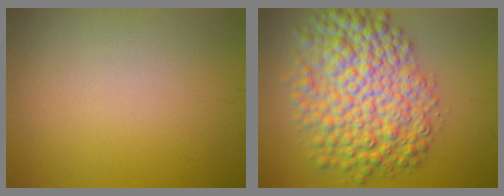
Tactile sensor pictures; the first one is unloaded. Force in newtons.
{"total": 9.5, "press": 9.5, "slide": 0.2}